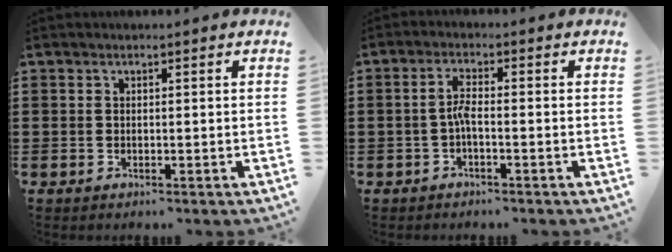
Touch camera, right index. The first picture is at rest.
{"total": 2.7, "force": [-0.9, 0.6, 2.5], "torque": [-0.057, 0.000, -0.020]}